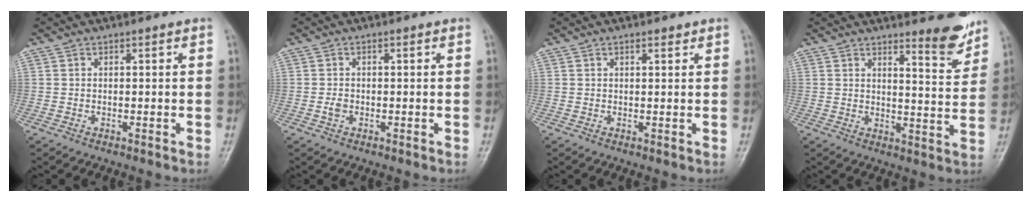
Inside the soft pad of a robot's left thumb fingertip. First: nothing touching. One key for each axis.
{"total": 1.4, "fx": -0.4, "fy": 1.0, "fz": 0.9, "tx": -0.014, "ty": 0.001, "tz": -0.009}
{"total": 1.2, "fx": 0.9, "fy": 0.4, "fz": 0.7, "tx": -0.009, "ty": -0.004, "tz": 0.012}
{"total": 6.8, "fx": 6.0, "fy": 1.2, "fz": 3.1, "tx": -0.025, "ty": -0.062, "tz": 0.081}